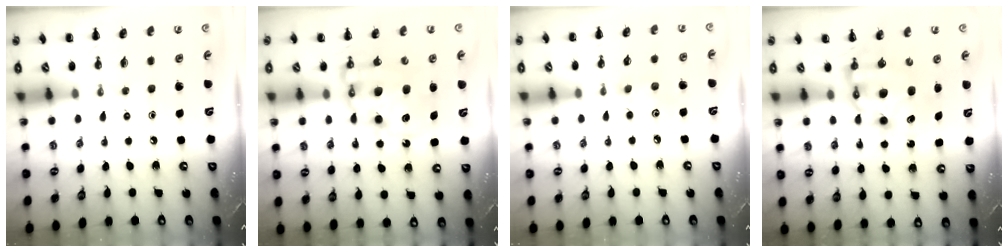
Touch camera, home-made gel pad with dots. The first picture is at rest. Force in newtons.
{"total": 13.1, "press": 12.8, "slide": 2.9}
{"total": 3.4, "press": 3.3, "slide": 0.9}
{"total": 7.8, "press": 7.5, "slide": 2.2}